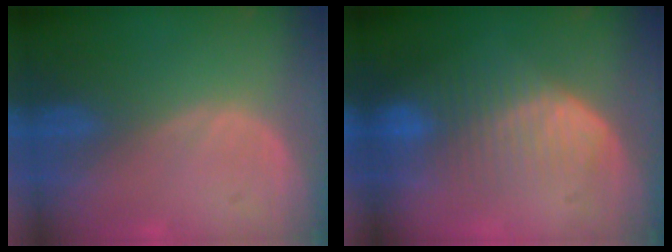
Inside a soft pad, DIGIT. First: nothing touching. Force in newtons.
{"total": 7.7, "press": 7.4, "slide": 2.2}